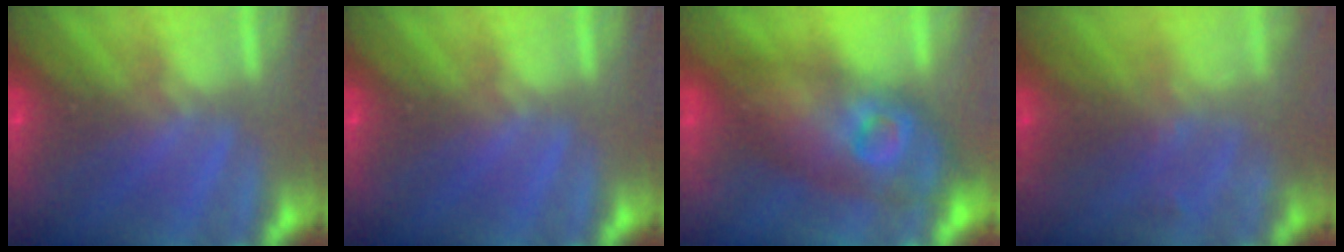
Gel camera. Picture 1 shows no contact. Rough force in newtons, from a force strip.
{"total": 0.0}
{"total": 3.9}
{"total": 2.0}